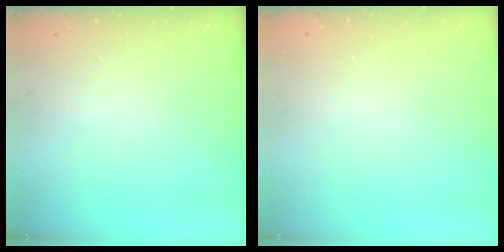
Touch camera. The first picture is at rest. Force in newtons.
{"total": 0.0}